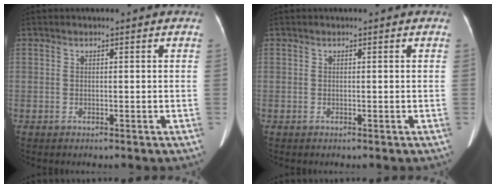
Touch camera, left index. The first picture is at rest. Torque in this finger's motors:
{"motor_torque": [-0.05, -0.04, -0.01, 0.00]}